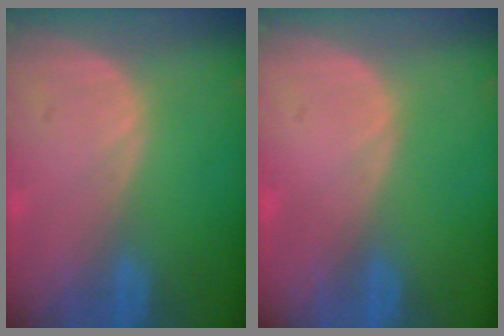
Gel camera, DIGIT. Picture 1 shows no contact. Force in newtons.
{"total": 0.0}